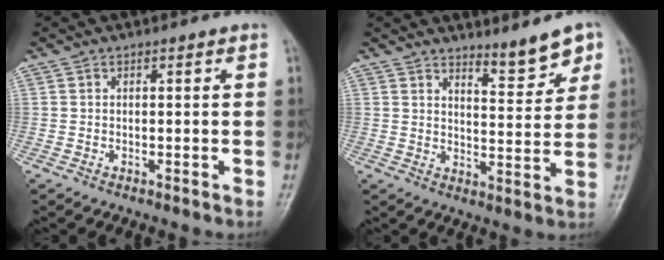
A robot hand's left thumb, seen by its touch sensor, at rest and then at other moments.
{"total": 6.8, "force": [5.2, 1.8, 4.0], "torque": [-0.039, -0.046, 0.079]}